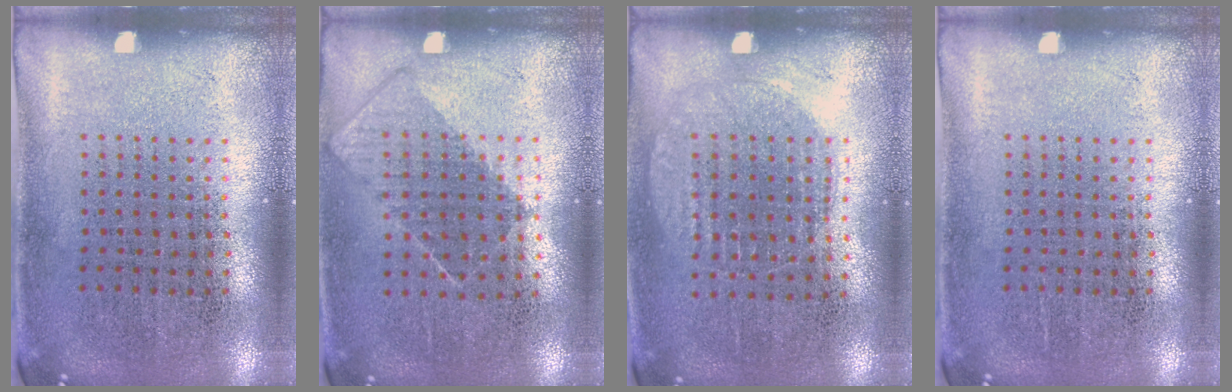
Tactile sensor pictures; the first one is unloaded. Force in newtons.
{"total": 0.9, "press": 0.7, "slide": 0.5}
{"total": 1.0, "press": 0.9, "slide": 0.4}
{"total": 0.0}